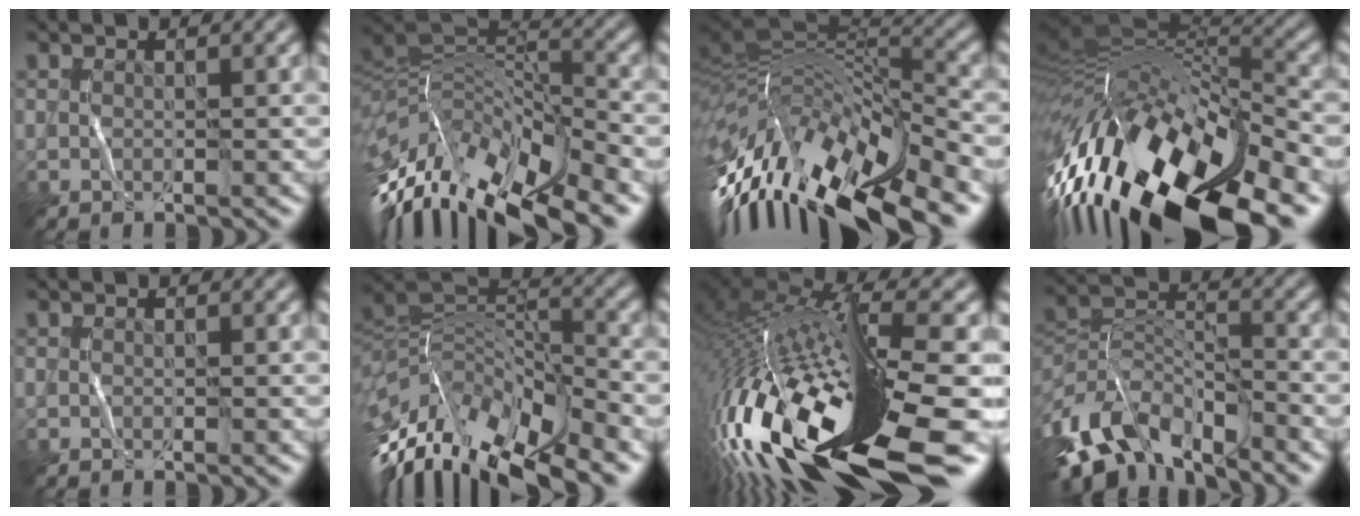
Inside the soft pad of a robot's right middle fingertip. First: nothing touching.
{"total": 13.9, "force": [-7.5, 4.8, 10.7], "torque": [-0.211, 0.018, -0.128]}
{"total": 15.2, "force": [-4.7, 4.8, 13.6], "torque": [-0.248, 0.014, -0.068]}
{"total": 18.3, "force": [-7.8, 7.3, 14.8], "torque": [-0.284, -0.006, -0.121]}
{"total": 0.0}
{"total": 14.8, "force": [-8.7, 5.7, 10.6], "torque": [-0.225, 0.007, -0.138]}
{"total": 18.4, "force": [-5.4, 5.0, 16.9], "torque": [-0.343, -0.032, -0.070]}
{"total": 9.1, "force": [-6.5, 3.6, 5.2], "torque": [-0.104, -0.007, -0.128]}